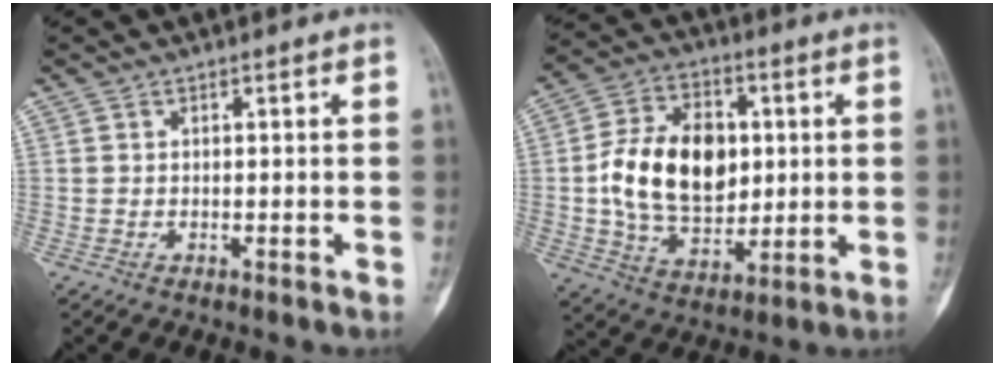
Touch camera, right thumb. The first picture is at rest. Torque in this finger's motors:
{"motor_torque": [1.52, 1.71, 1.06, -0.82, 0.38]}